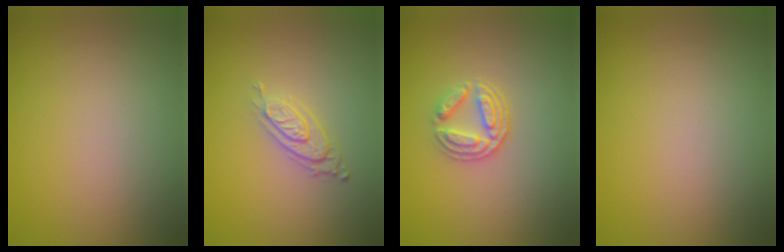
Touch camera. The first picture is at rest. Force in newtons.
{"total": 3.0, "press": 2.0, "slide": 2.2}
{"total": 2.6, "press": 2.1, "slide": 1.6}
{"total": 0.0}